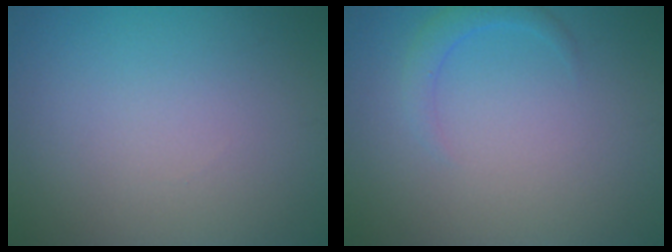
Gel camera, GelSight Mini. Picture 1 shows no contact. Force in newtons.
{"total": 1.5, "press": 1.5, "slide": 0.1}